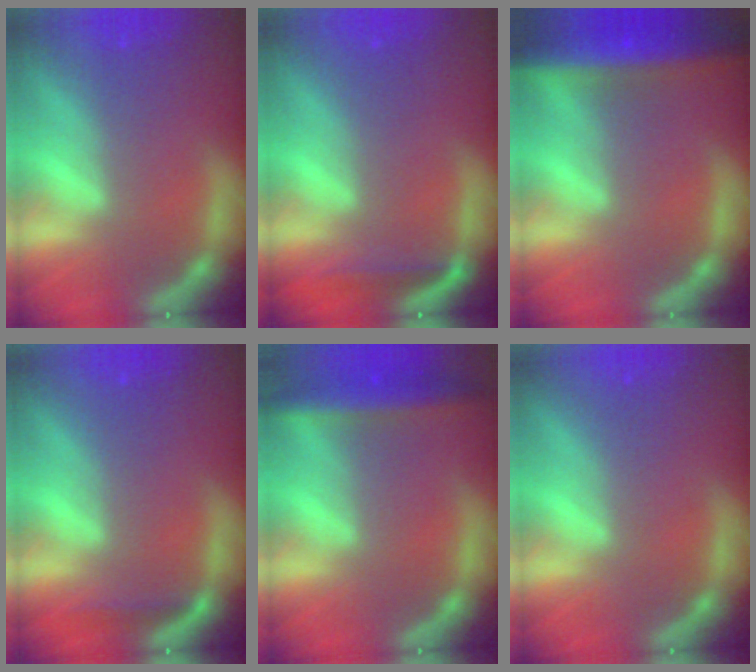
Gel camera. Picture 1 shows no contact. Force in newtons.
{"total": 2.5}
{"total": 10.0}
{"total": 1.4}
{"total": 5.0}
{"total": 0.0}